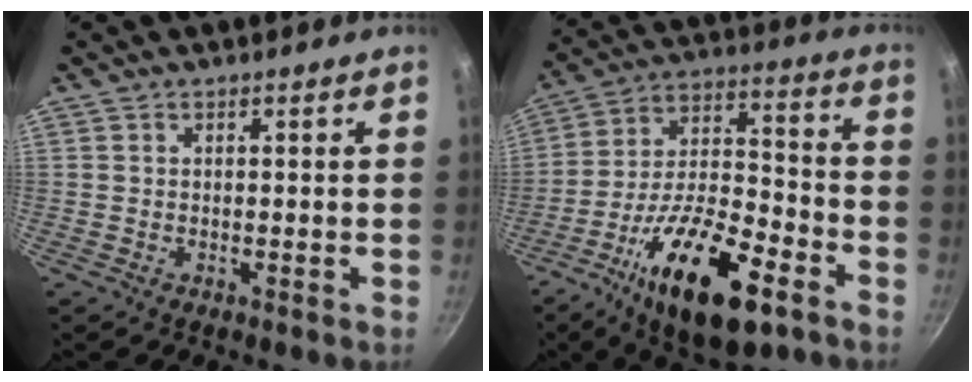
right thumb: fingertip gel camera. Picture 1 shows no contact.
{"total": 23.3, "force": [-11.9, 9.0, 17.9], "torque": [-0.283, 0.047, -0.204]}